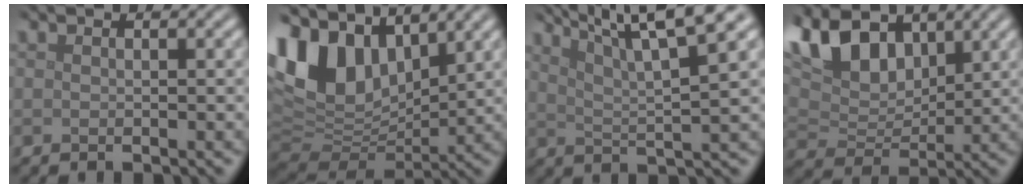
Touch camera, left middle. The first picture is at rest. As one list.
[{"total": 11.6, "force": [5.5, 7.3, 7.2], "torque": [-0.172, 0.017, 0.098]}, {"total": 9.0, "force": [5.9, 1.5, 6.7], "torque": [-0.100, 0.019, 0.082]}, {"total": 9.9, "force": [5.2, 5.5, 6.3], "torque": [-0.145, 0.016, 0.086]}]